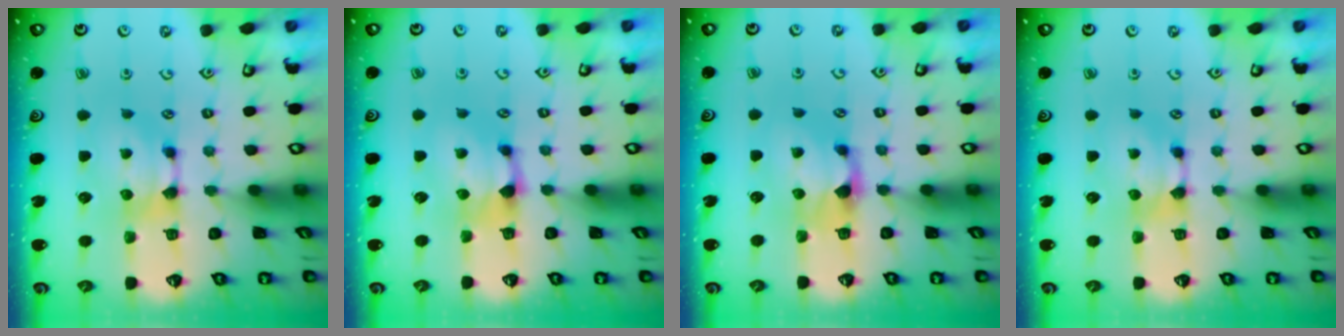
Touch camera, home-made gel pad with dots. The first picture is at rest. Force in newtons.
{"total": 1.1, "press": 0.4, "slide": 1.0}
{"total": 0.7, "press": 0.4, "slide": 0.6}
{"total": 0.0}